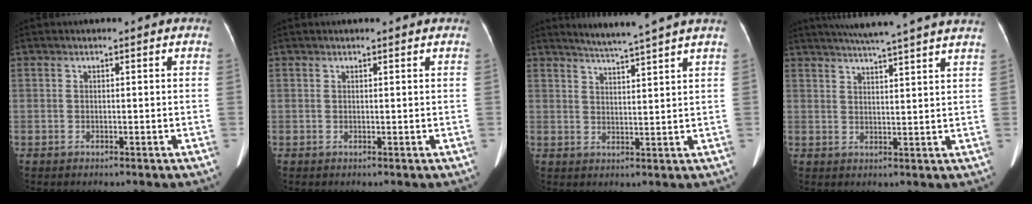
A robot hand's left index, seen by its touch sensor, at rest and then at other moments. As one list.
[{"total": 1.3, "force": [1.2, 0.0, 0.5], "torque": [-0.008, 0.009, 0.014]}, {"total": 6.9, "force": [6.1, -1.7, 2.8], "torque": [-0.047, 0.003, 0.087]}, {"total": 15.5, "force": [13.6, -1.0, 7.5], "torque": [-0.125, 0.005, 0.171]}]